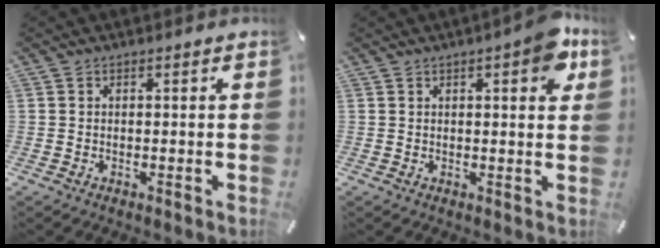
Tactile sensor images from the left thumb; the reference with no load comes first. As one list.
[{"total": 6.7, "force": [3.0, 2.3, 5.6], "torque": [-0.063, -0.010, 0.042]}]